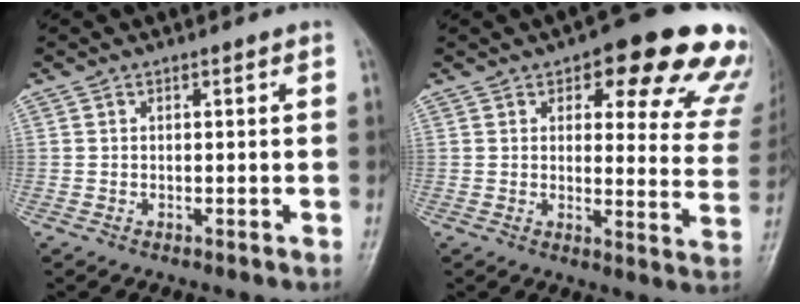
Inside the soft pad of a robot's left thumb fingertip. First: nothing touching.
{"total": 19.3, "force": [12.4, 7.2, 13.0], "torque": [-0.096, -0.046, 0.131]}